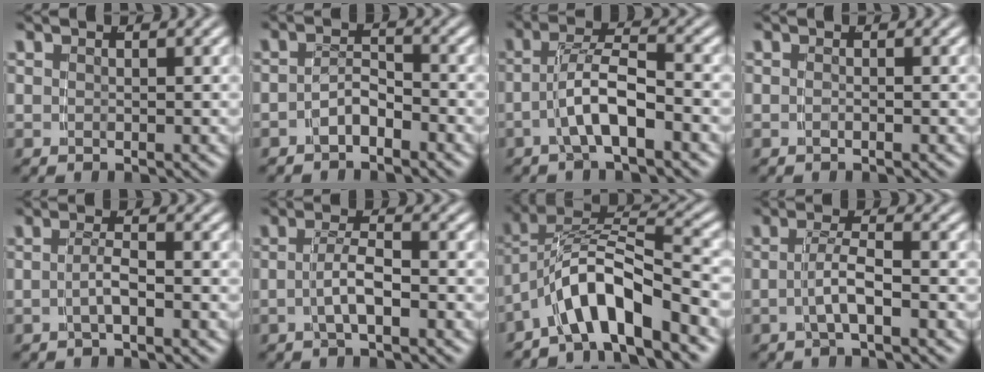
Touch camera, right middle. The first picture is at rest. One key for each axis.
{"total": 2.7, "fx": -2.2, "fy": 1.1, "fz": 1.2, "tx": -0.017, "ty": -0.006, "tz": -0.039}
{"total": 4.3, "fx": -1.9, "fy": 1.2, "fz": 3.6, "tx": -0.065, "ty": 0.005, "tz": -0.033}
{"total": 0.7, "fx": -0.5, "fy": -0.4, "fz": 0.1, "tx": -0.003, "ty": 0.000, "tz": -0.009}
{"total": 1.9, "fx": -1.3, "fy": -0.3, "fz": 1.4, "tx": -0.022, "ty": 0.000, "tz": -0.022}
{"total": 2.6, "fx": -1.3, "fy": 0.1, "fz": 2.2, "tx": -0.038, "ty": 0.000, "tz": -0.020}
{"total": 7.4, "fx": -2.2, "fy": 4.6, "fz": 5.5, "tx": -0.113, "ty": -0.010, "tz": -0.034}
{"total": 2.6, "fx": -1.3, "fy": -0.1, "fz": 2.2, "tx": -0.041, "ty": 0.002, "tz": -0.022}